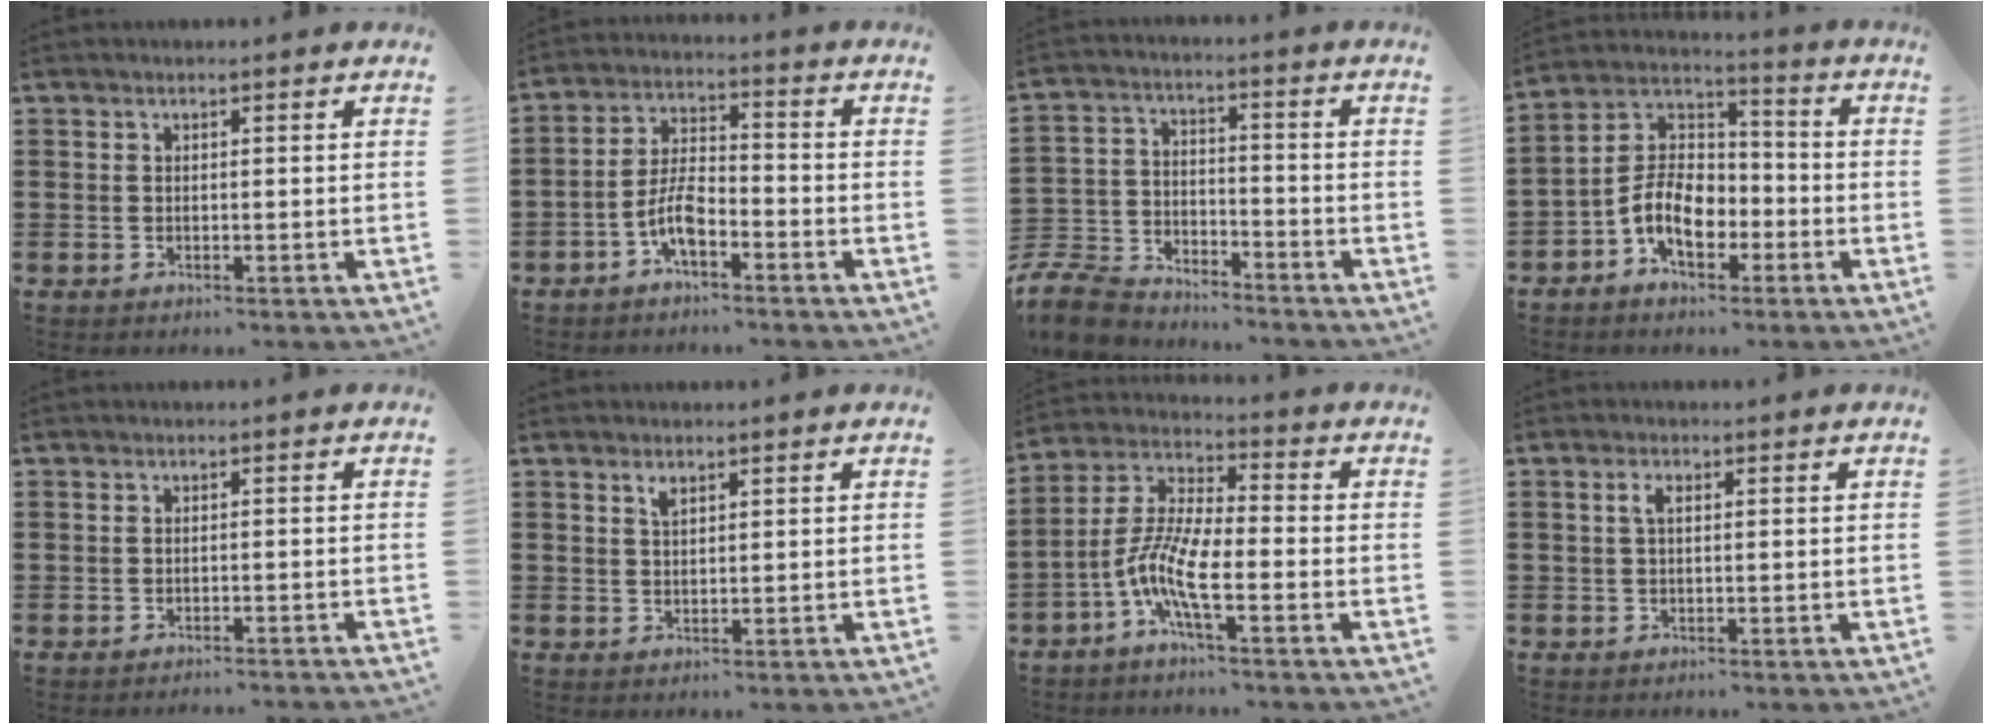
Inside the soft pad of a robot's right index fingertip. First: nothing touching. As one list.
[{"total": 6.0, "force": [-3.3, 2.1, 4.5], "torque": [-0.106, 0.001, -0.068]}, {"total": 8.5, "force": [-8.1, 2.1, 1.4], "torque": [-0.045, 0.016, -0.164]}, {"total": 9.1, "force": [-3.9, 5.5, 6.2], "torque": [-0.145, 0.003, -0.079]}, {"total": 0.9, "force": [-0.9, 0.0, -0.1], "torque": [-0.001, 0.001, -0.020]}, {"total": 1.6, "force": [1.1, 0.6, 0.9], "torque": [-0.022, 0.003, 0.020]}, {"total": 8.8, "force": [-3.6, 2.3, 7.7], "torque": [-0.192, -0.015, -0.077]}, {"total": 1.9, "force": [0.5, 0.7, 1.7], "torque": [-0.037, 0.006, 0.006]}]